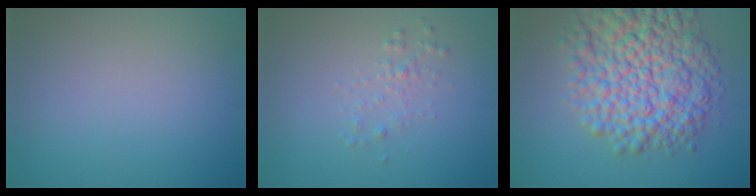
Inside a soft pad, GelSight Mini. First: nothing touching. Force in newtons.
{"total": 1.1, "press": 1.1, "slide": 0.0}
{"total": 10.8, "press": 10.8, "slide": 0.3}